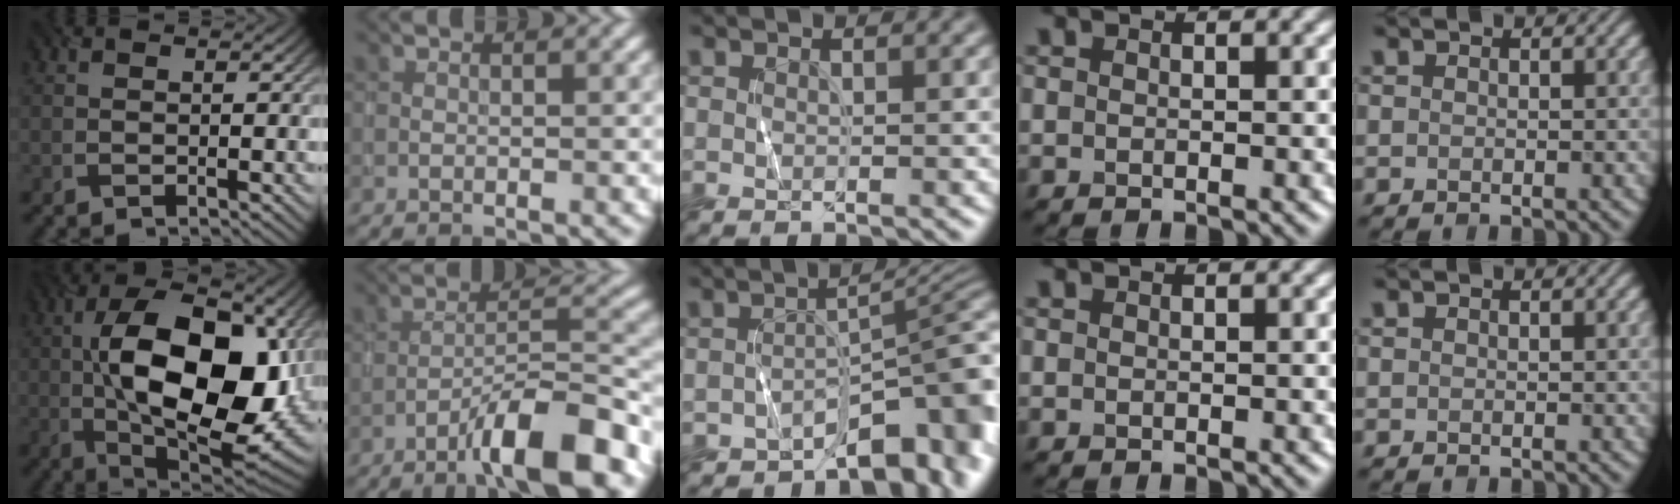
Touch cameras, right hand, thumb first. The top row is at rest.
{"thumb": {"total": 19.1, "force": [0.5, 9.9, 16.4], "torque": [-0.287, 0.005, 0.004]}, "index": {"total": 9.8, "force": [-6.2, 2.1, 7.3], "torque": [-0.110, 0.017, -0.101]}, "middle": {"total": 6.5, "force": [-4.5, 2.1, 4.2], "torque": [-0.037, 0.010, -0.071]}}